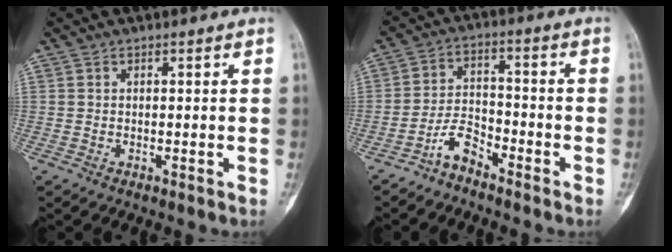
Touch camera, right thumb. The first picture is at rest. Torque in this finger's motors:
{"motor_torque": [1.39, 0.22, 0.57, -1.01, 0.00]}